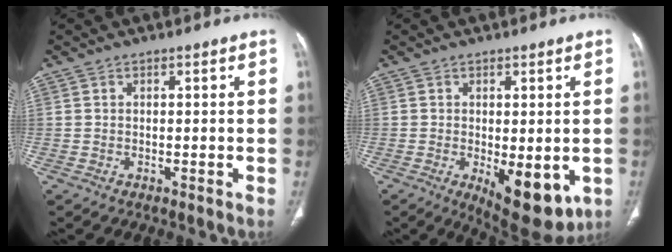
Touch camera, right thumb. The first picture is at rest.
{"total": 10.8, "force": [-3.0, 4.8, 9.2], "torque": [-0.109, -0.019, -0.030]}